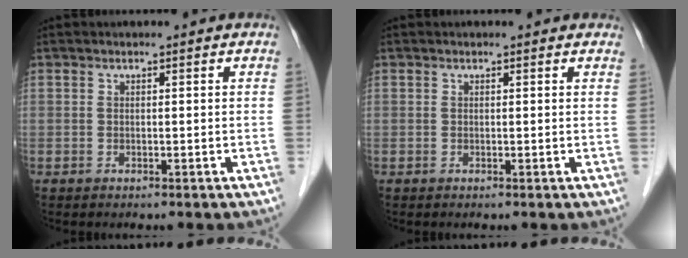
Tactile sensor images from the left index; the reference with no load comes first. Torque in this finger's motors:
{"motor_torque": [0.40, -0.12, -0.01, -0.01]}